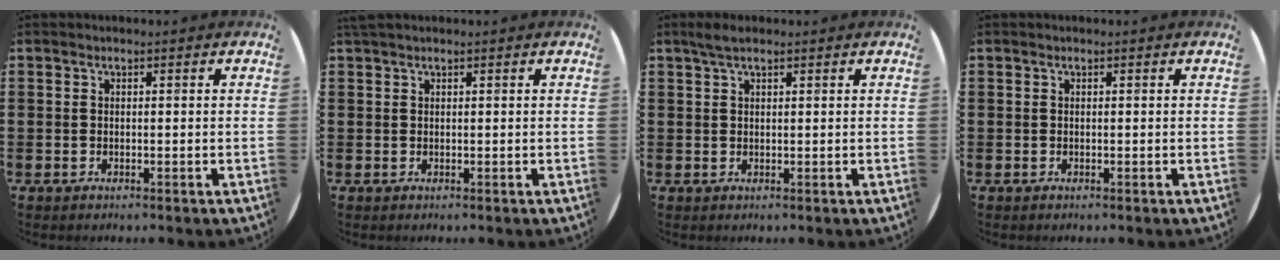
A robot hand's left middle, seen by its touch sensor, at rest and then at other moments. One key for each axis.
{"total": 0.5, "fx": 0.5, "fy": 0.0, "fz": 0.2, "tx": -0.003, "ty": 0.001, "tz": 0.009}
{"total": 1.9, "fx": 1.4, "fy": 0.4, "fz": 1.1, "tx": -0.023, "ty": 0.005, "tz": 0.025}
{"total": 0.0}